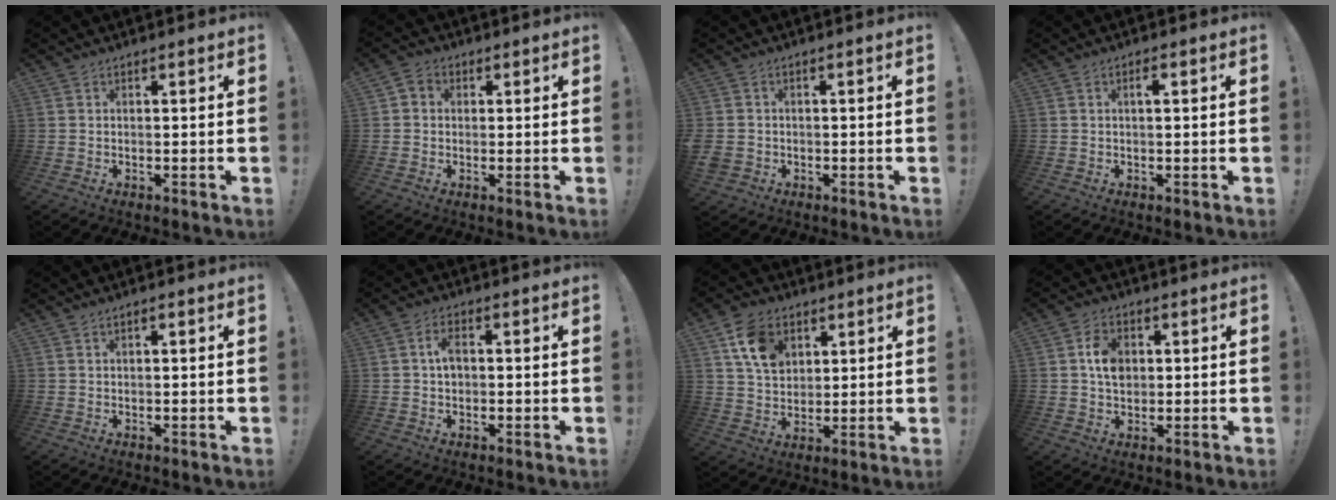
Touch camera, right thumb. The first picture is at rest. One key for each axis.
{"total": 3.5, "fx": -0.1, "fy": 3.2, "fz": 1.5, "tx": -0.023, "ty": 0.009, "tz": -0.001}
{"total": 2.9, "fx": -0.7, "fy": 2.6, "fz": 1.1, "tx": -0.026, "ty": 0.003, "tz": -0.011}
{"total": 1.6, "fx": 0.3, "fy": 0.4, "fz": 1.5, "tx": -0.023, "ty": 0.003, "tz": 0.002}
{"total": 0.7, "fx": 0.3, "fy": 0.2, "fz": 0.6, "tx": -0.015, "ty": 0.002, "tz": 0.005}
{"total": 4.4, "fx": 0.4, "fy": 3.1, "fz": 3.0, "tx": -0.042, "ty": 0.007, "tz": 0.005}
{"total": 12.0, "fx": 5.7, "fy": 8.7, "fz": 6.0, "tx": -0.089, "ty": -0.017, "tz": 0.112}
{"total": 9.1, "fx": 1.2, "fy": 6.7, "fz": 6.1, "tx": -0.090, "ty": 0.009, "tz": 0.023}